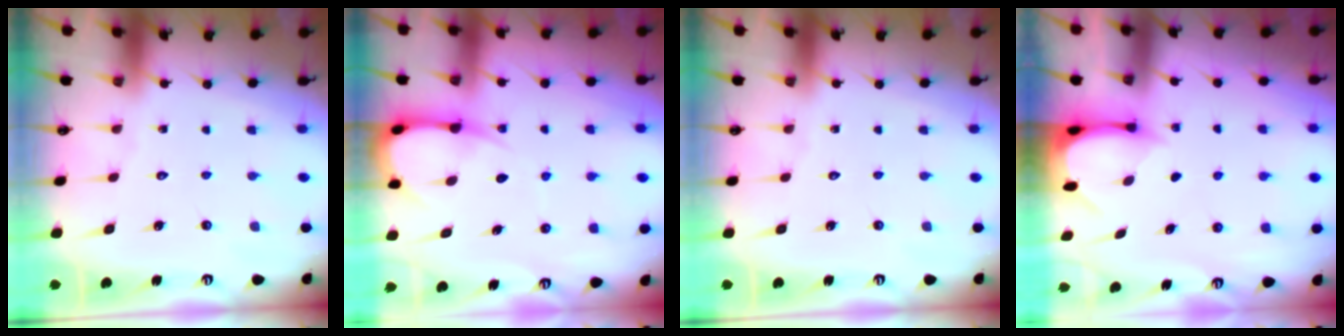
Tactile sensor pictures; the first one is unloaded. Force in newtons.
{"total": 7.7, "press": 7.7, "slide": 0.9}
{"total": 0.0}
{"total": 3.4, "press": 3.3, "slide": 0.3}